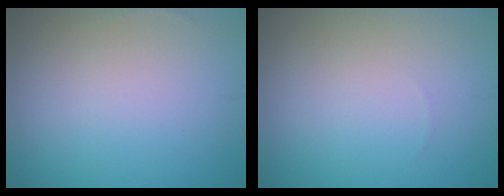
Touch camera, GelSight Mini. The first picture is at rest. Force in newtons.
{"total": 0.0}